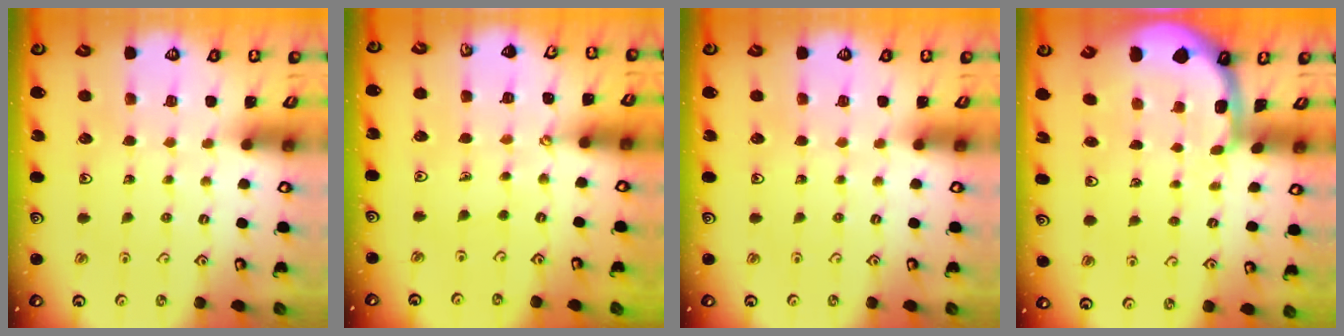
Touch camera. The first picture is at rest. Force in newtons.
{"total": 1.9, "press": 1.9, "slide": 0.1}
{"total": 0.0}
{"total": 2.4, "press": 2.4, "slide": 0.4}